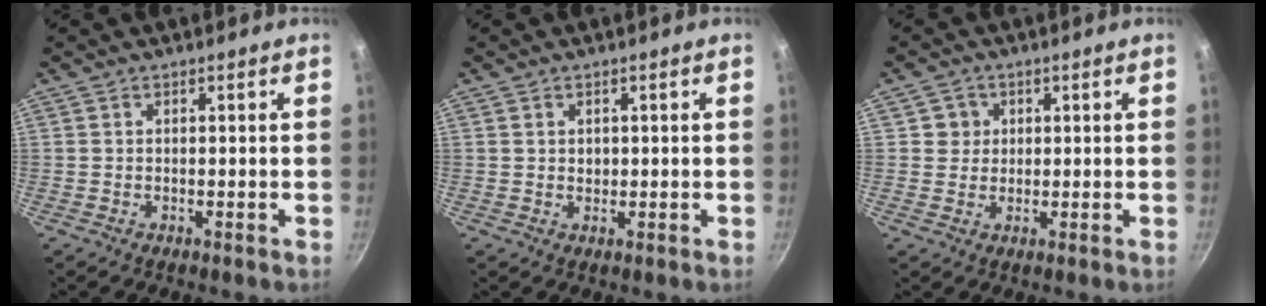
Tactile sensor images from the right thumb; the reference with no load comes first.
{"total": 1.5, "force": [0.4, 1.2, 0.7], "torque": [-0.007, 0.000, 0.006]}
{"total": 3.4, "force": [0.8, 3.3, 0.5], "torque": [0.019, 0.005, 0.007]}